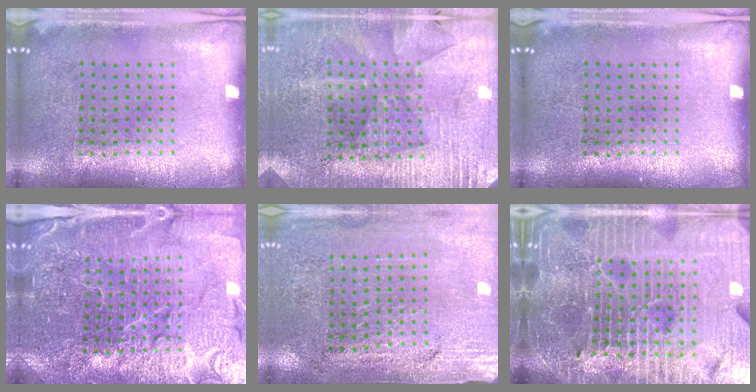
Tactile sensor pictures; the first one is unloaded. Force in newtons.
{"total": 2.8, "press": 2.7, "slide": 0.6}
{"total": 0.0}
{"total": 5.0, "press": 4.7, "slide": 1.8}
{"total": 3.2, "press": 3.1, "slide": 0.7}
{"total": 6.7, "press": 5.9, "slide": 3.1}